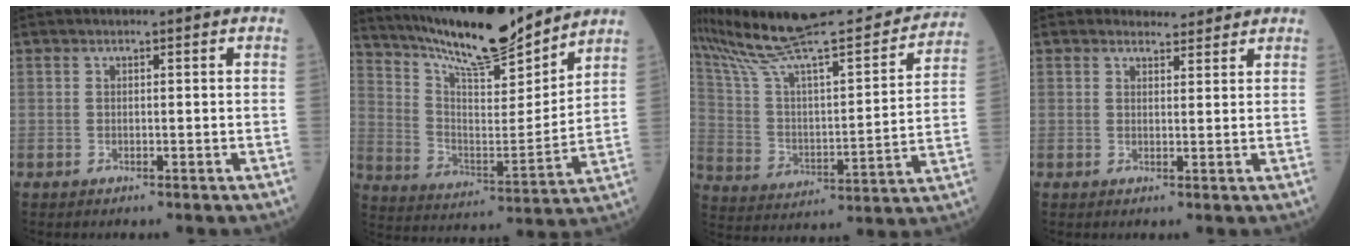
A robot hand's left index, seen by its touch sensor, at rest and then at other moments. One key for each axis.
{"total": 18.0, "fx": 15.8, "fy": 2.2, "fz": 8.4, "tx": -0.151, "ty": -0.012, "tz": 0.266}
{"total": 27.1, "fx": 24.2, "fy": 3.6, "fz": 11.8, "tx": -0.208, "ty": -0.016, "tz": 0.357}
{"total": 2.8, "fx": 2.7, "fy": 1.0, "fz": -0.1, "tx": -0.002, "ty": 0.002, "tz": 0.034}